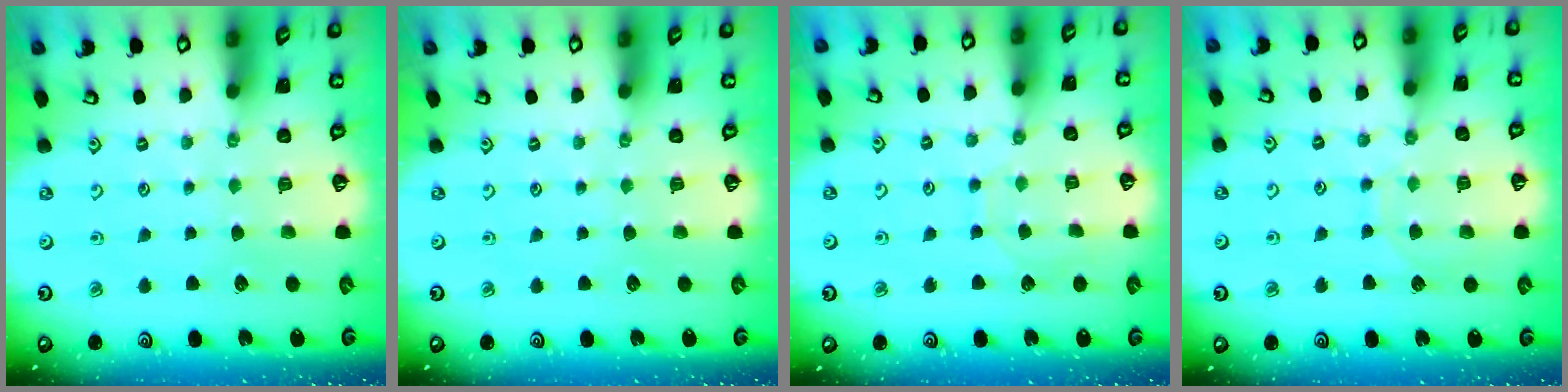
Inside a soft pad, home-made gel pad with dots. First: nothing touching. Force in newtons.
{"total": 0.0}
{"total": 5.5, "press": 5.5, "slide": 0.3}
{"total": 8.1, "press": 8.1, "slide": 0.7}